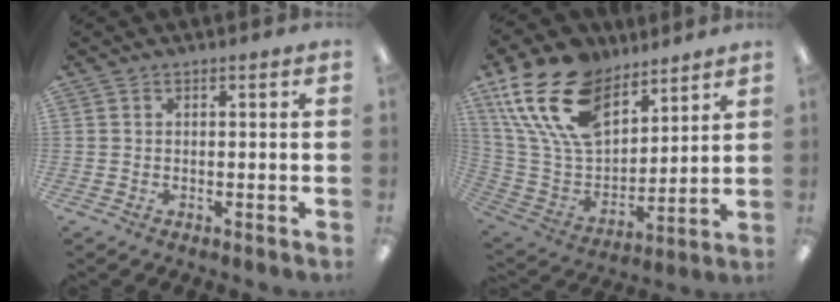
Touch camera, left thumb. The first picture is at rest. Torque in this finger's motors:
{"motor_torque": [0.39, 0.81, 1.57, -1.20, 0.57]}